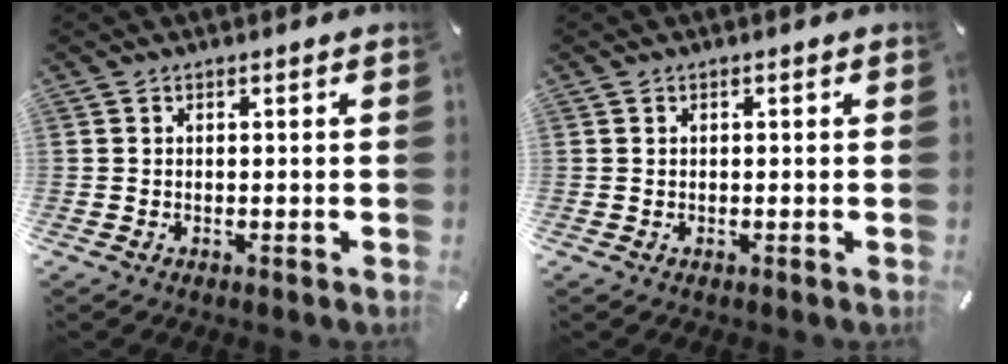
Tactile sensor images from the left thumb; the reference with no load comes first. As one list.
[{"total": 0.0}]